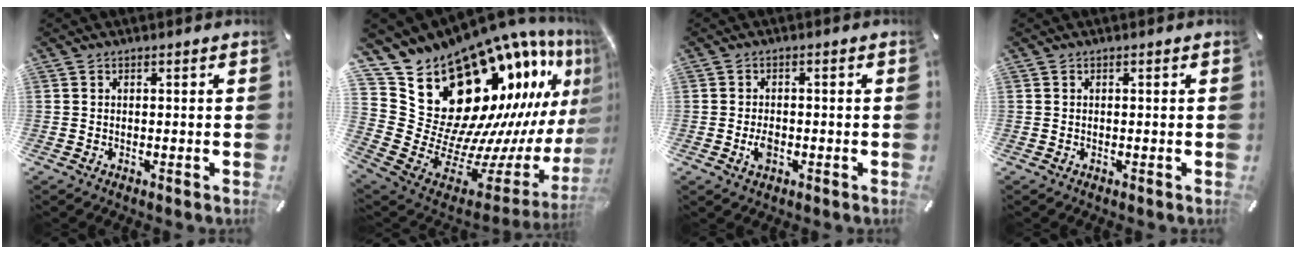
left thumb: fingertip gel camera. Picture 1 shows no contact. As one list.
[{"total": 25.2, "force": [13.8, 15.9, 13.8], "torque": [-0.151, -0.217, 0.311]}, {"total": 3.2, "force": [-1.0, 2.0, 2.3], "torque": [-0.054, -0.001, -0.021]}, {"total": 0.0}]